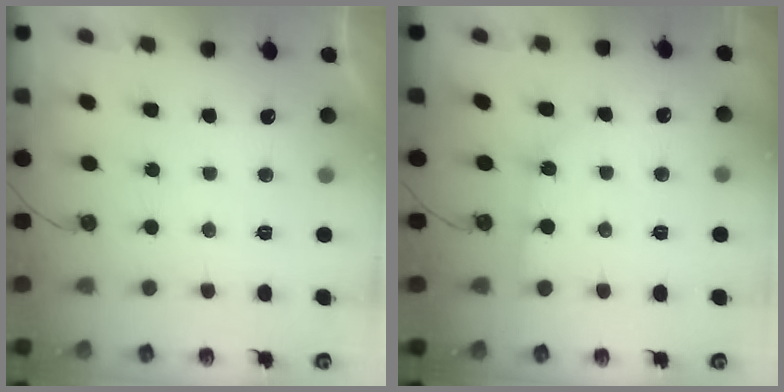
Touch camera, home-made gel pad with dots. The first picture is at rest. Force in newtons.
{"total": 2.6, "press": 2.6, "slide": 0.3}